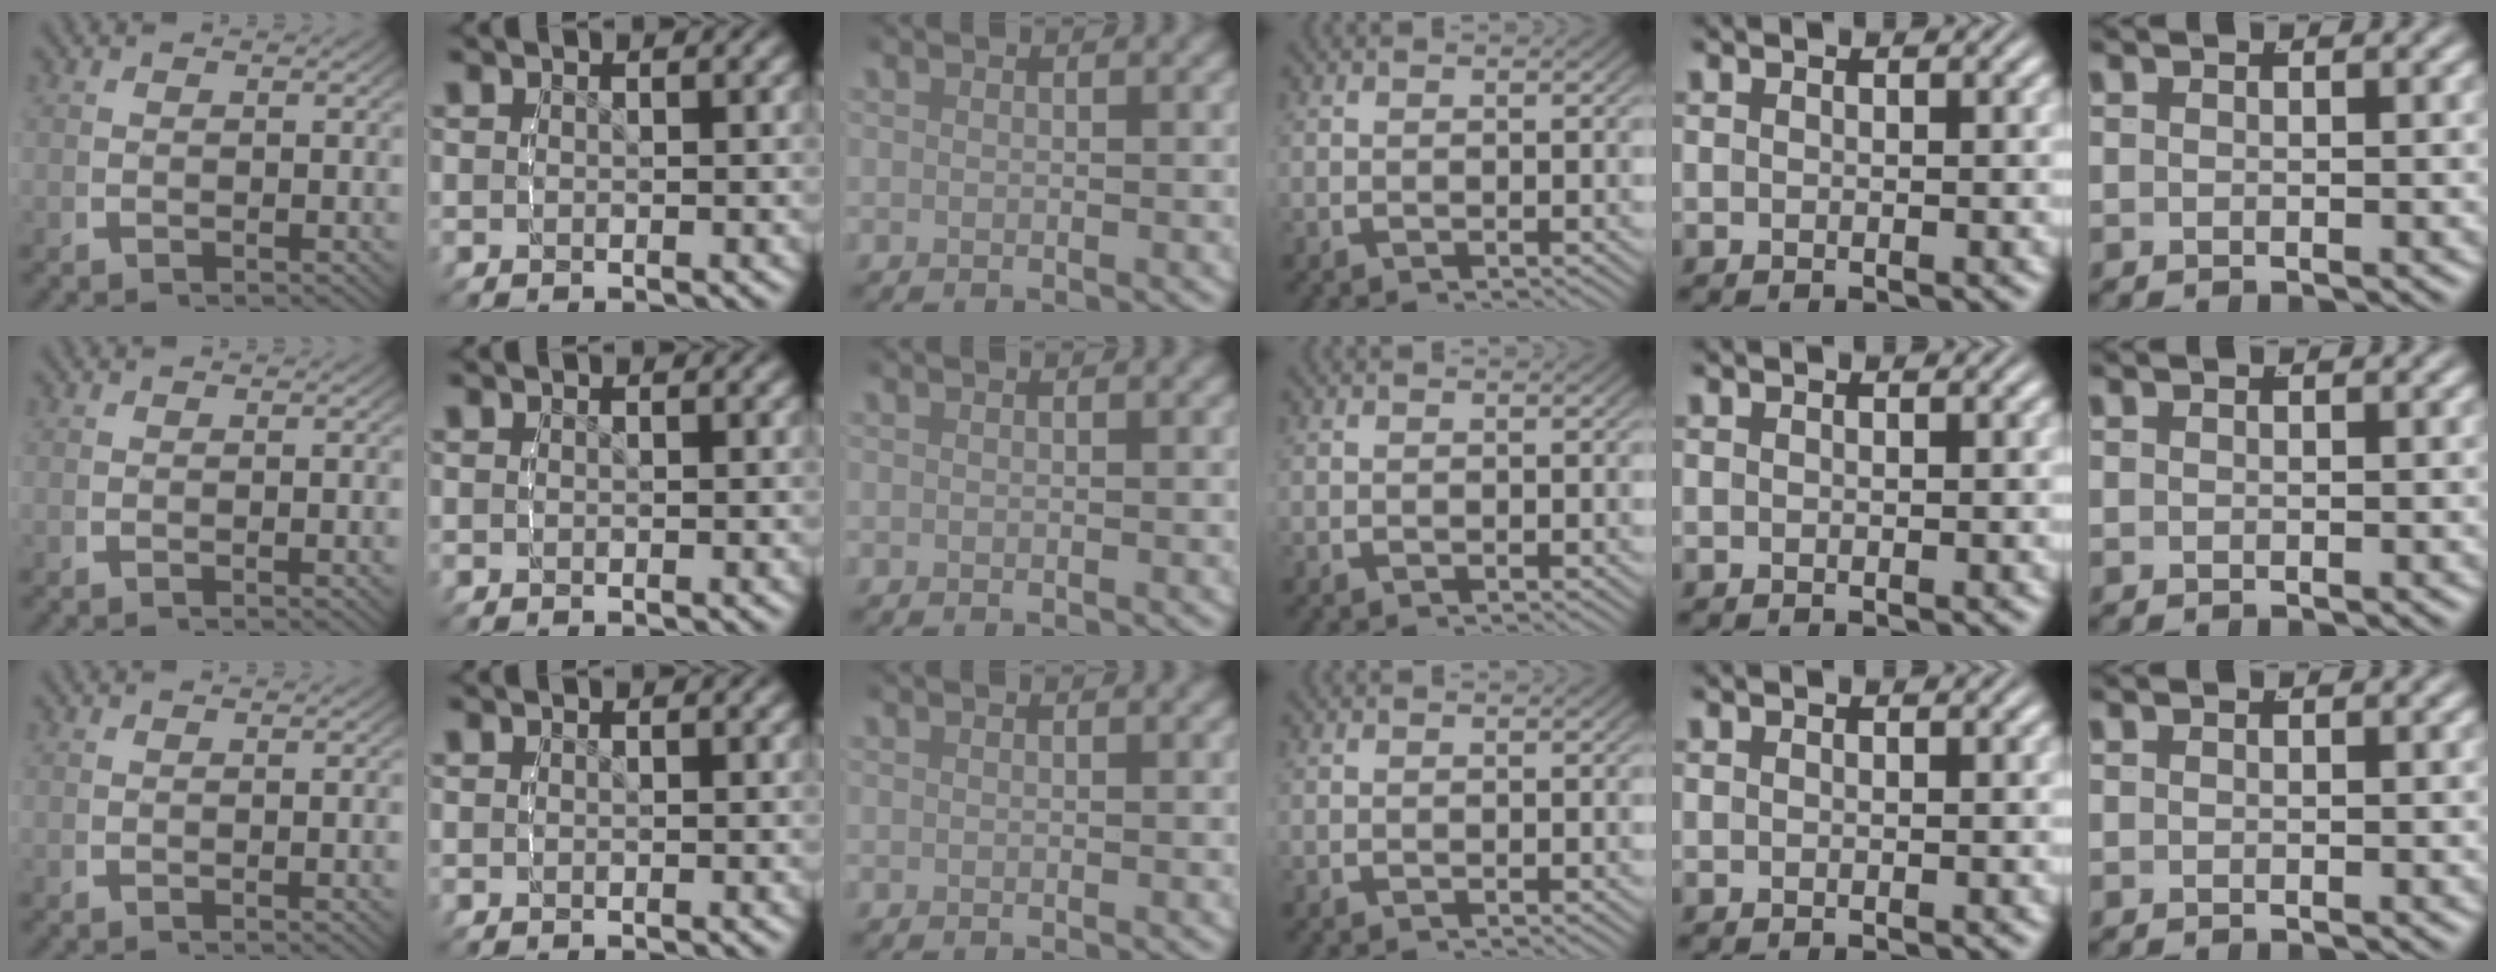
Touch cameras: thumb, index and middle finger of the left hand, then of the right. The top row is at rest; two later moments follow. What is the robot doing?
{"motion": "lift_and_place", "object": "bottle"}